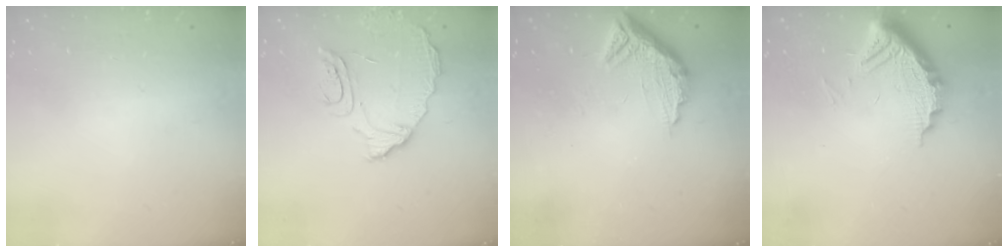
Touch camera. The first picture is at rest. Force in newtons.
{"total": 8.7, "press": 8.6, "slide": 0.8}
{"total": 11.3, "press": 11.3, "slide": 1.0}
{"total": 11.7, "press": 11.7, "slide": 1.0}